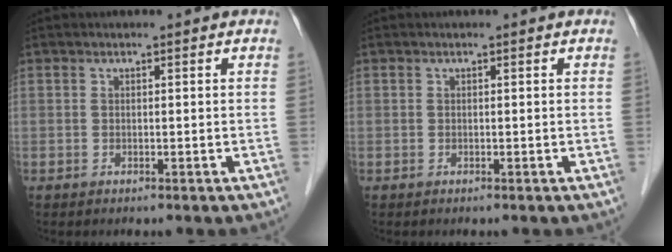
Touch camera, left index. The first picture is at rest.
{"total": 0.0}